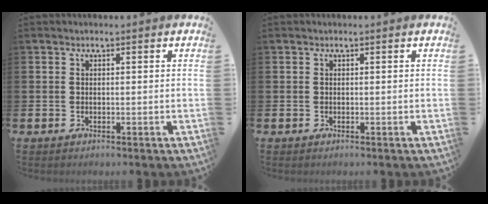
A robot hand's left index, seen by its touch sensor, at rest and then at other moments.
{"total": 0.0}